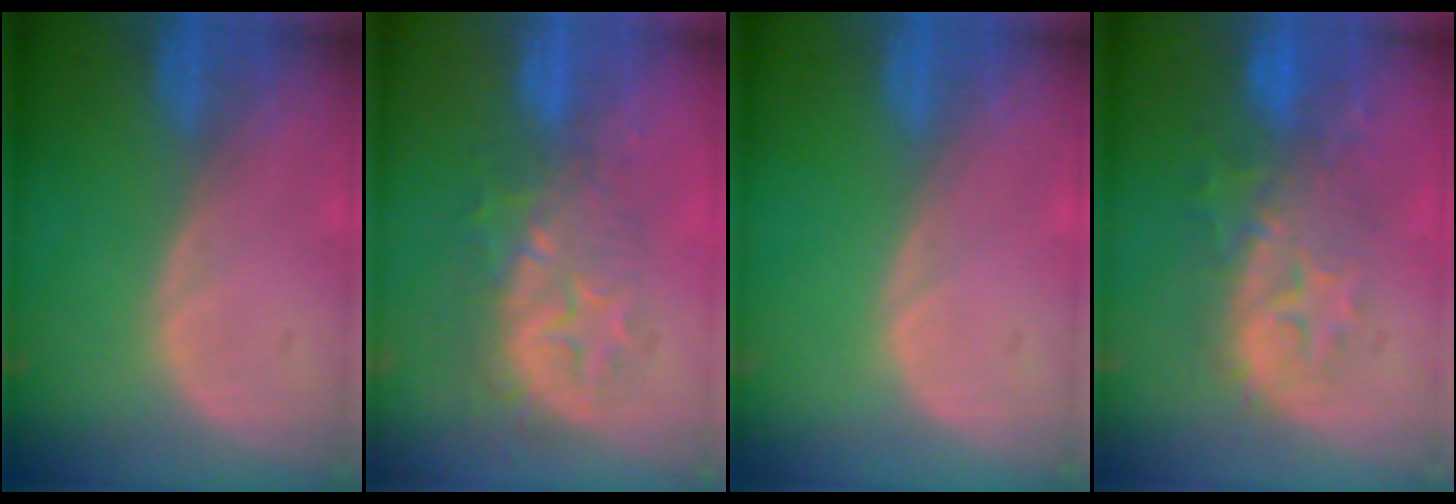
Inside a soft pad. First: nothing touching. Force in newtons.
{"total": 9.2, "press": 7.9, "slide": 4.7}
{"total": 0.0}
{"total": 9.4, "press": 8.7, "slide": 3.5}